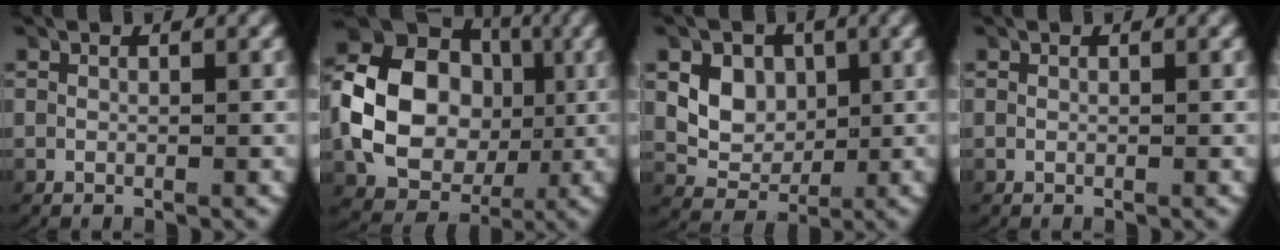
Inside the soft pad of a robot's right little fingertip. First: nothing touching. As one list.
[{"total": 13.2, "force": [0.8, 10.7, 7.6], "torque": [-0.172, -0.015, 0.018]}, {"total": 4.6, "force": [0.5, 3.8, 2.5], "torque": [-0.042, -0.006, 0.015]}, {"total": 0.0}]